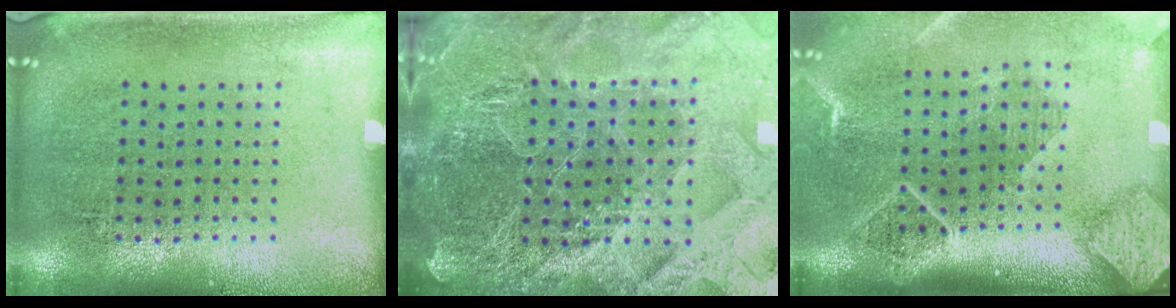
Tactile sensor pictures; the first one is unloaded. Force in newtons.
{"total": 6.2, "press": 5.3, "slide": 3.1}
{"total": 2.7, "press": 2.0, "slide": 1.8}